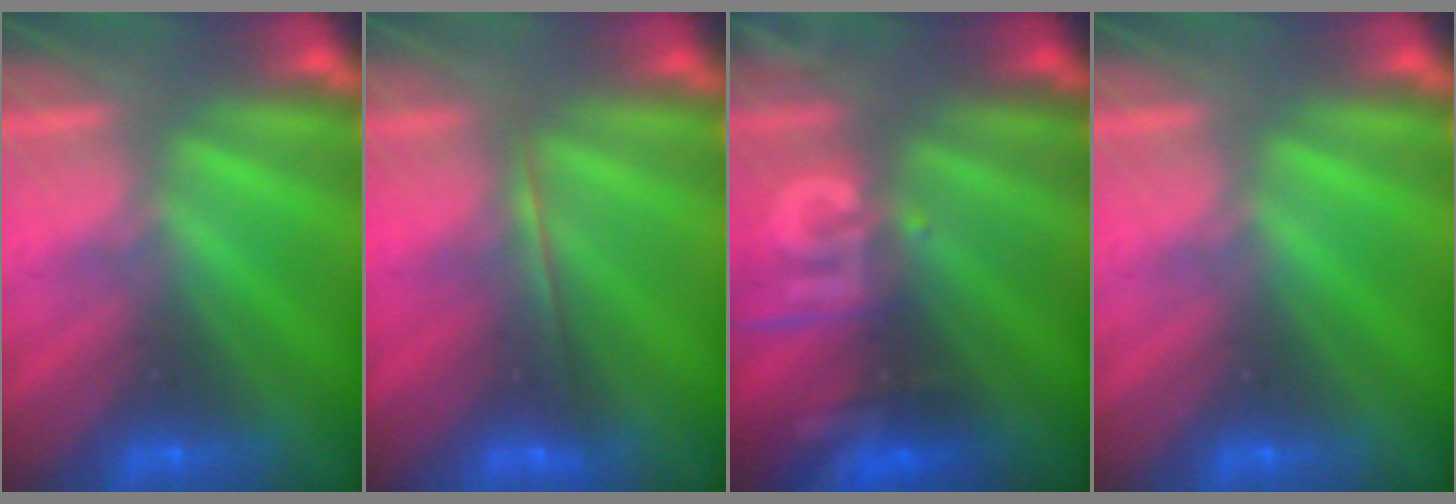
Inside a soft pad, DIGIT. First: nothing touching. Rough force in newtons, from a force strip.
{"total": 1.8}
{"total": 2.9}
{"total": 0.0}